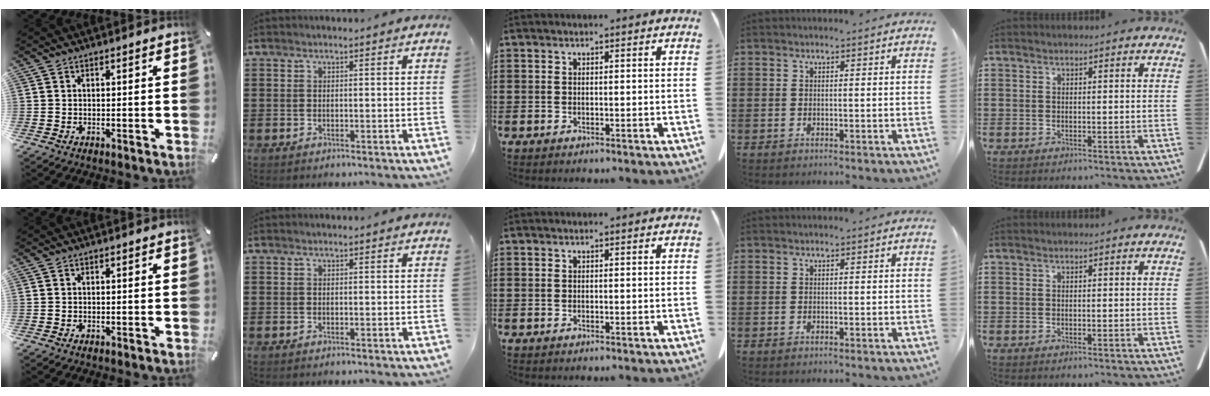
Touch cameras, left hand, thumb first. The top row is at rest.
{}